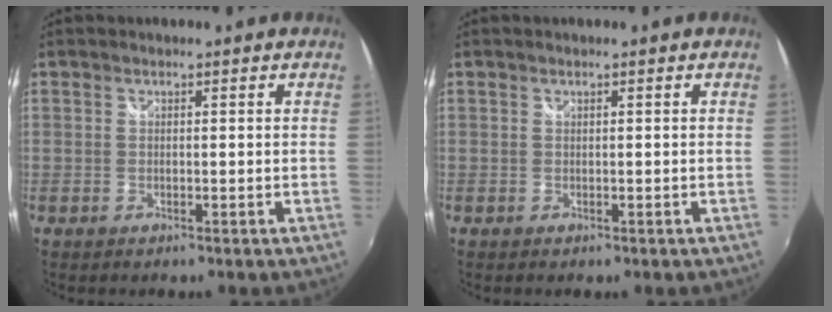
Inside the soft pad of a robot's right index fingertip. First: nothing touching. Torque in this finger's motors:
{"motor_torque": [-0.10, -0.03, 0.03, 0.02]}